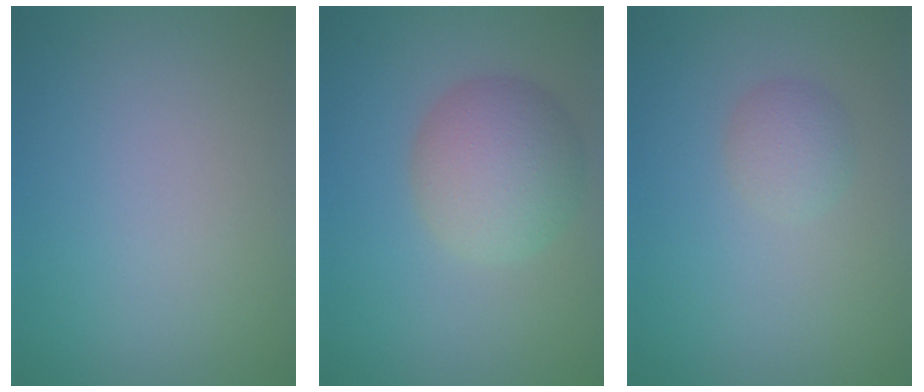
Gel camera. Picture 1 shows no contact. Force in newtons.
{"total": 5.1, "press": 5.1, "slide": 0.1}
{"total": 1.7, "press": 1.7, "slide": 0.1}